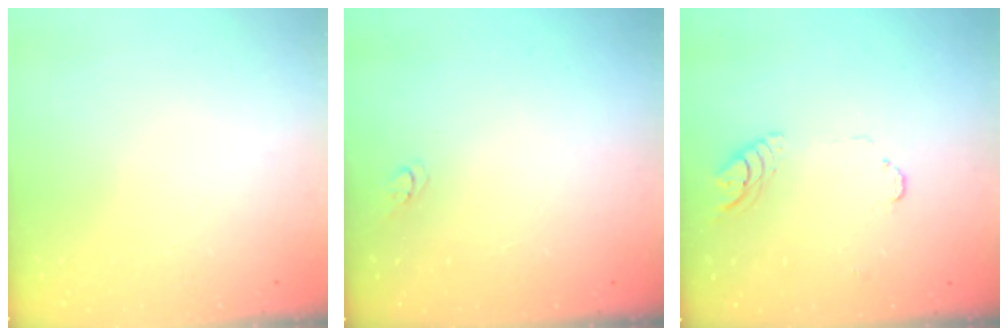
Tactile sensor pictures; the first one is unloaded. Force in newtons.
{"total": 3.1, "press": 3.1, "slide": 0.4}
{"total": 5.0, "press": 5.0, "slide": 0.6}